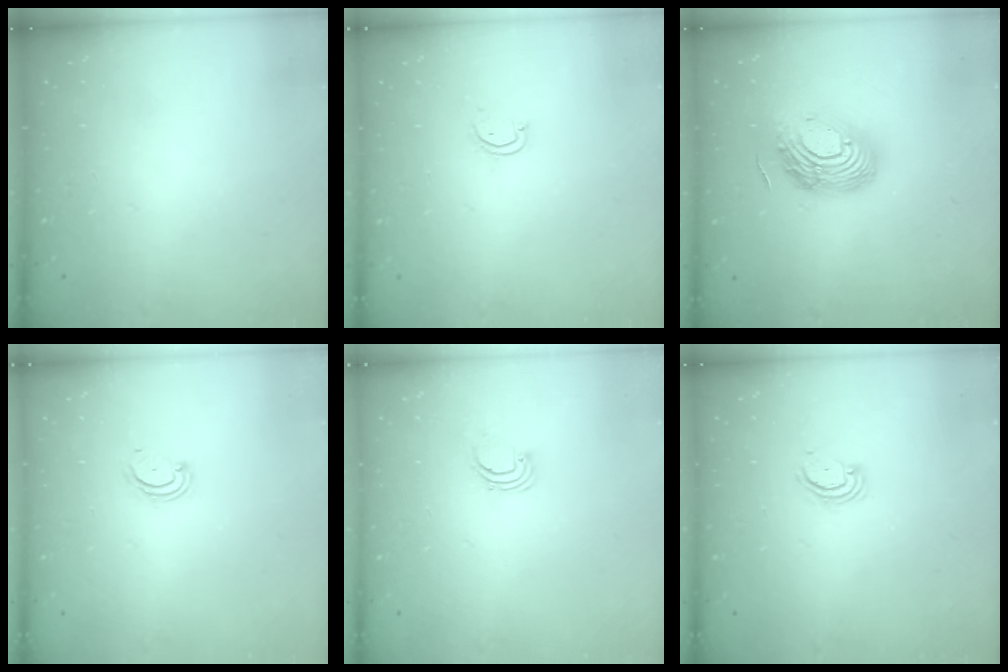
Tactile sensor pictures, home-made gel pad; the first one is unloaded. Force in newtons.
{"total": 3.2, "press": 3.2, "slide": 0.2}
{"total": 15.8, "press": 15.8, "slide": 1.1}
{"total": 2.8, "press": 2.8, "slide": 0.3}
{"total": 1.9, "press": 1.9, "slide": 0.1}
{"total": 3.1, "press": 3.1, "slide": 0.5}